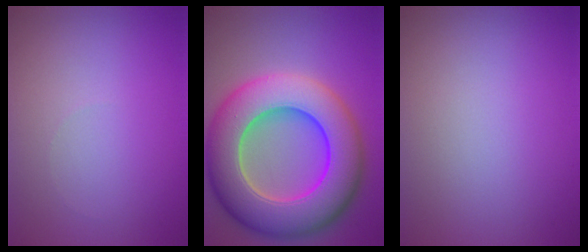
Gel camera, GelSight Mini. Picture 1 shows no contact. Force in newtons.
{"total": 13.3, "press": 13.1, "slide": 2.1}
{"total": 0.0}